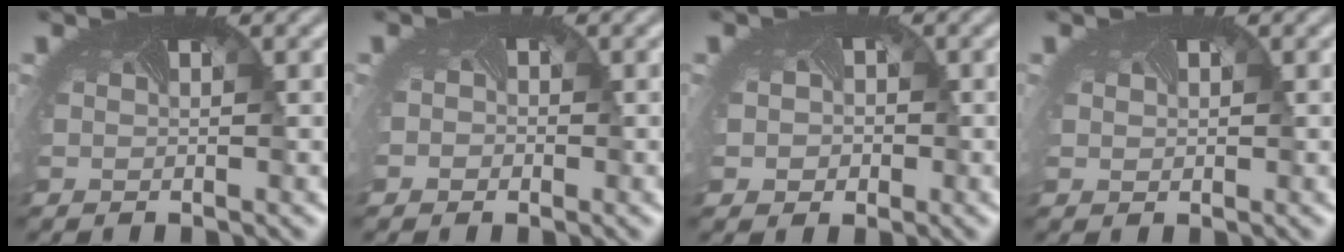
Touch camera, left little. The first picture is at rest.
{"total": 1.0, "force": [-0.3, 1.0, 0.1], "torque": [0.002, -0.004, -0.006]}
{"total": 2.5, "force": [-0.2, 2.3, 1.1], "torque": [-0.013, -0.006, -0.007]}
{"total": 0.8, "force": [0.3, 0.7, 0.1], "torque": [-0.004, -0.004, 0.008]}